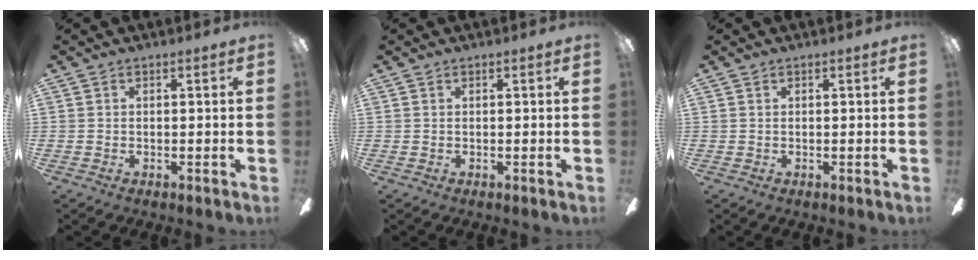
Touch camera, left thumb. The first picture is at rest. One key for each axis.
{"total": 0.0}
{"total": 0.0}